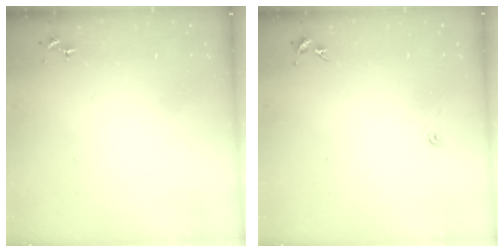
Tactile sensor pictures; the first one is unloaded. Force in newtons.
{"total": 3.3, "press": 2.8, "slide": 1.7}